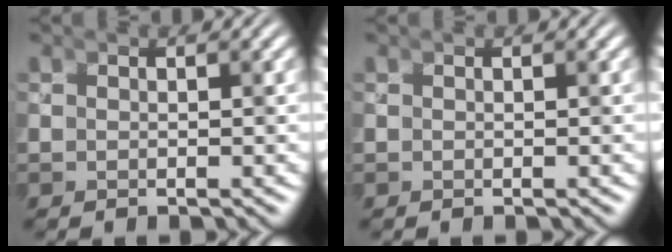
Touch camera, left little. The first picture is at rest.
{"total": 0.0}